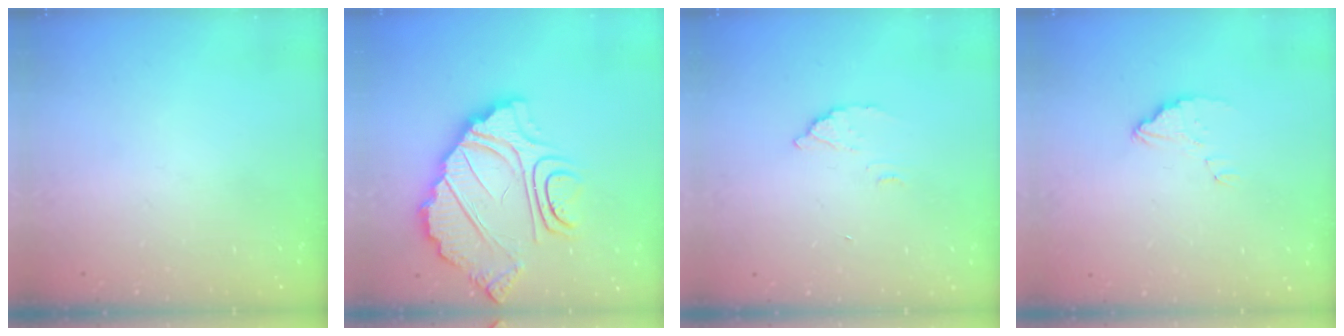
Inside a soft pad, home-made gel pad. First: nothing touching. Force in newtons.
{"total": 15.2, "press": 15.1, "slide": 1.5}
{"total": 2.7, "press": 2.7, "slide": 0.1}
{"total": 2.7, "press": 2.7, "slide": 0.1}